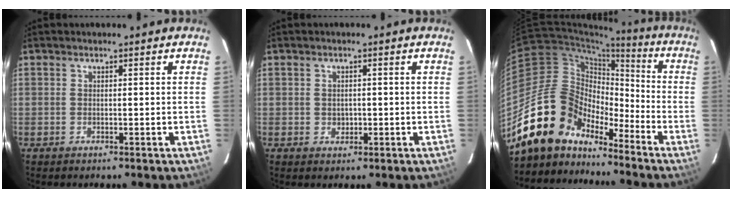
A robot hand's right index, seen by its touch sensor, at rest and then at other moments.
{"total": 1.7, "force": [-0.2, 1.6, 0.6], "torque": [-0.007, 0.002, -0.001]}
{"total": 16.1, "force": [-13.3, 7.6, 5.0], "torque": [-0.095, 0.029, -0.248]}